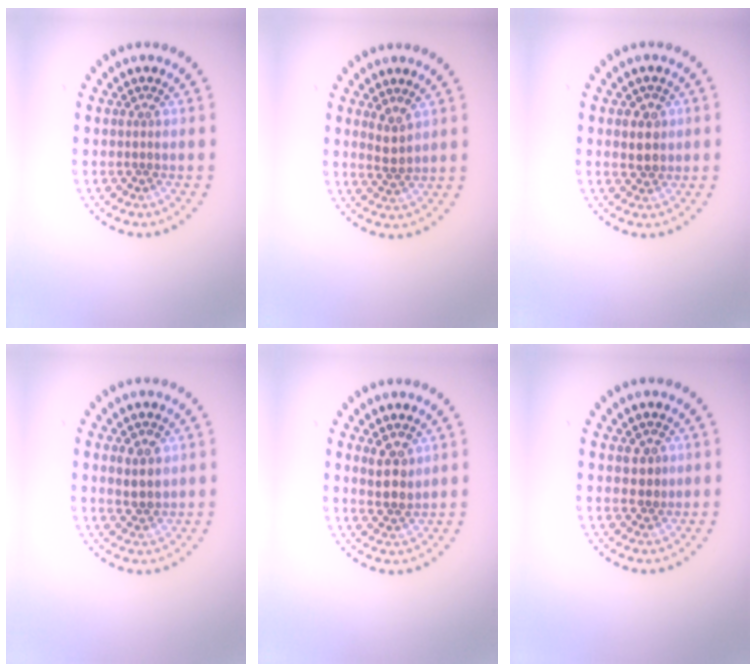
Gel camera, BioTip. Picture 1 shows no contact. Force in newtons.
{"total": 1.7, "press": 1.5, "slide": 0.8}
{"total": 1.9, "press": 1.8, "slide": 0.5}
{"total": 2.6, "press": 2.5, "slide": 0.3}
{"total": 2.5, "press": 2.4, "slide": 0.9}
{"total": 1.8, "press": 1.8, "slide": 0.5}